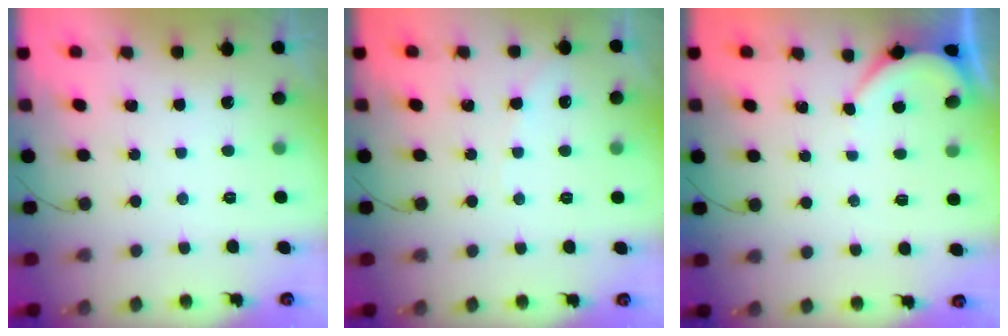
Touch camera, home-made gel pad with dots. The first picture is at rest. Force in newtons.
{"total": 3.5, "press": 3.5, "slide": 0.4}
{"total": 2.1, "press": 2.1, "slide": 0.3}